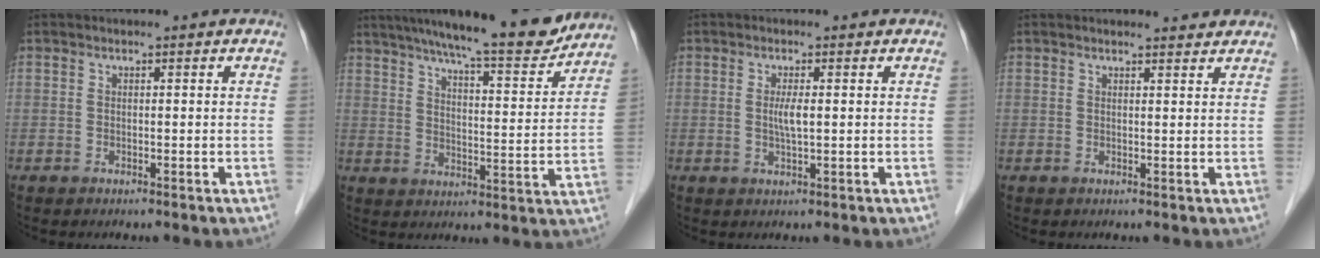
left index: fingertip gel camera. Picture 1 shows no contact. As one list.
[{"total": 17.2, "force": [15.2, 1.8, 7.9], "torque": [-0.121, -0.004, 0.212]}, {"total": 2.4, "force": [0.3, 0.2, 2.3], "torque": [-0.048, -0.001, 0.005]}, {"total": 3.1, "force": [3.1, 0.4, 0.4], "torque": [-0.010, 0.003, 0.033]}]